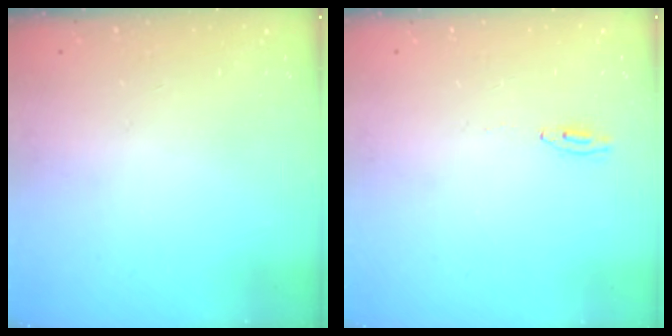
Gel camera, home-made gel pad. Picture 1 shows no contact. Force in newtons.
{"total": 2.0, "press": 2.0, "slide": 0.2}